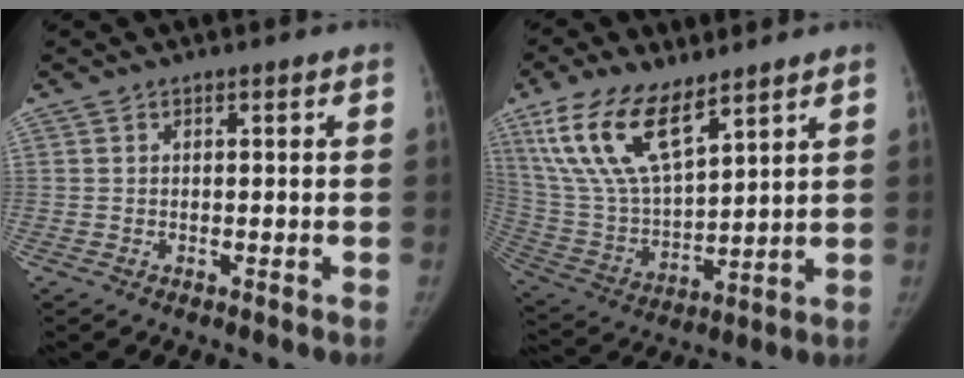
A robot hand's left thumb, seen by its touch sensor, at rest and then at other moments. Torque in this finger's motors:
{"motor_torque": [0.25, 0.24, 1.65, -1.10, 0.09]}